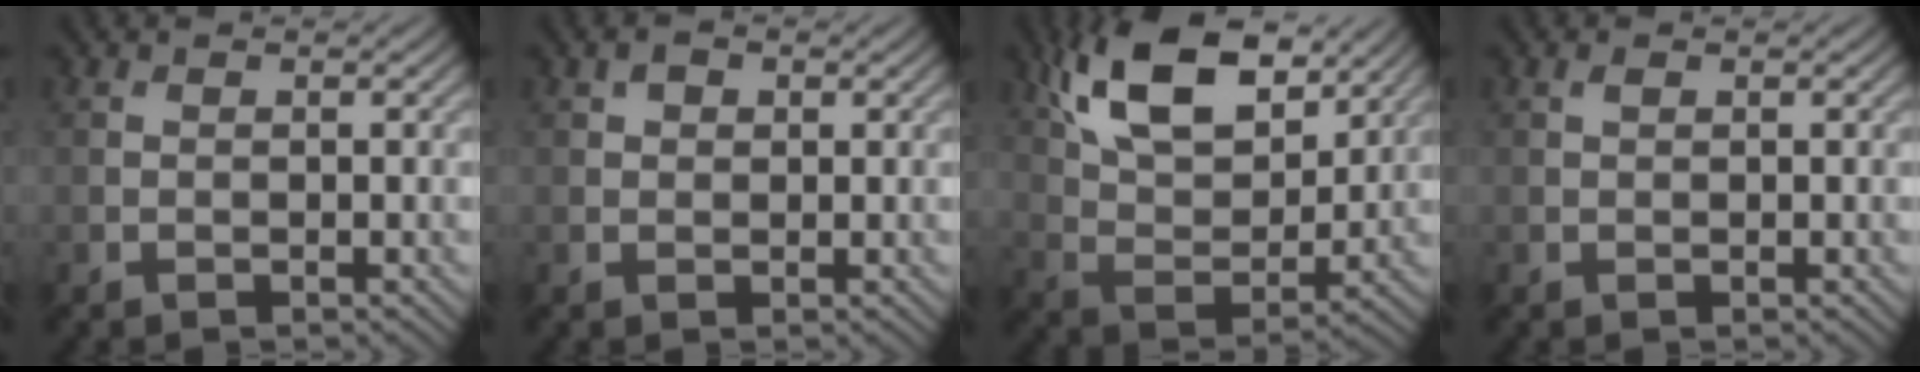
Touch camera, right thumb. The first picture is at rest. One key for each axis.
{"total": 1.5, "fx": 0.7, "fy": 1.1, "fz": 0.7, "tx": -0.013, "ty": 0.002, "tz": 0.009}
{"total": 14.2, "fx": 8.2, "fy": 6.7, "fz": 9.5, "tx": -0.190, "ty": 0.007, "tz": 0.136}
{"total": 0.5, "fx": 0.3, "fy": 0.2, "fz": 0.4, "tx": -0.009, "ty": 0.001, "tz": 0.005}